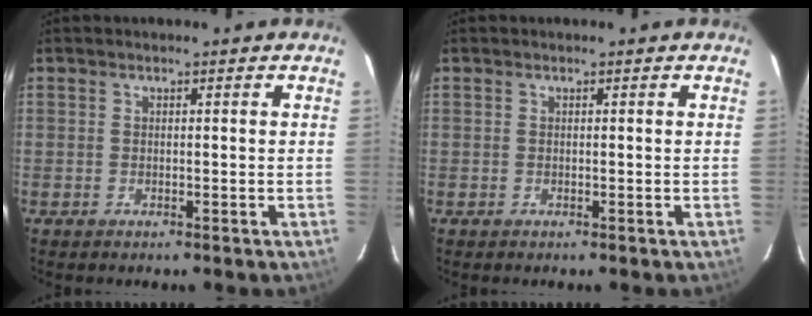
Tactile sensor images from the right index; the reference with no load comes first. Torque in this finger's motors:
{"motor_torque": [0.00, 0.00, 0.00, 0.00]}